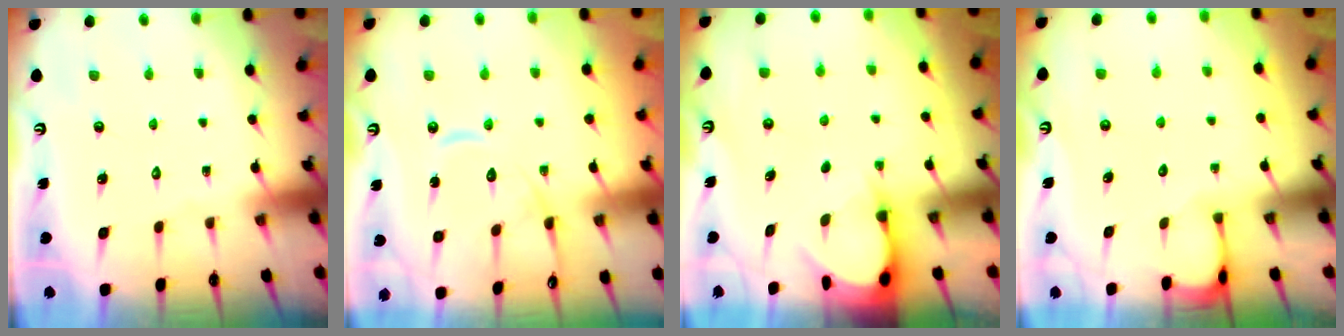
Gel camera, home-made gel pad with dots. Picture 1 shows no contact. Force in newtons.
{"total": 10.9, "press": 10.9, "slide": 0.5}
{"total": 3.1, "press": 3.1, "slide": 0.4}
{"total": 1.9, "press": 1.9, "slide": 0.2}